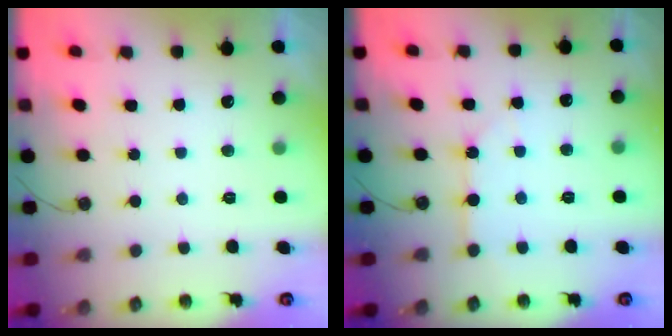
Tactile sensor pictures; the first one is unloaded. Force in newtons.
{"total": 4.6, "press": 4.6, "slide": 0.5}